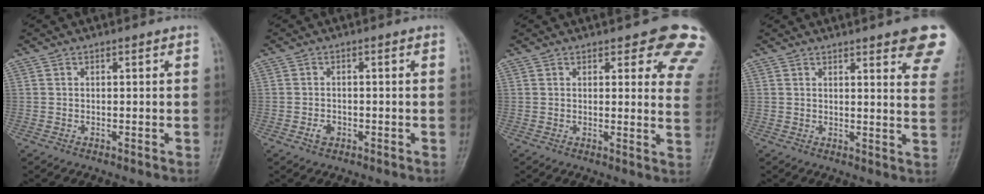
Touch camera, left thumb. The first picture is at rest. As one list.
[{"total": 2.0, "force": [-0.9, 1.4, 1.1], "torque": [-0.018, 0.007, -0.016]}, {"total": 11.3, "force": [7.8, 4.0, 7.1], "torque": [-0.032, -0.035, 0.068]}, {"total": 13.4, "force": [8.6, 2.9, 9.9], "torque": [-0.098, -0.033, 0.086]}]